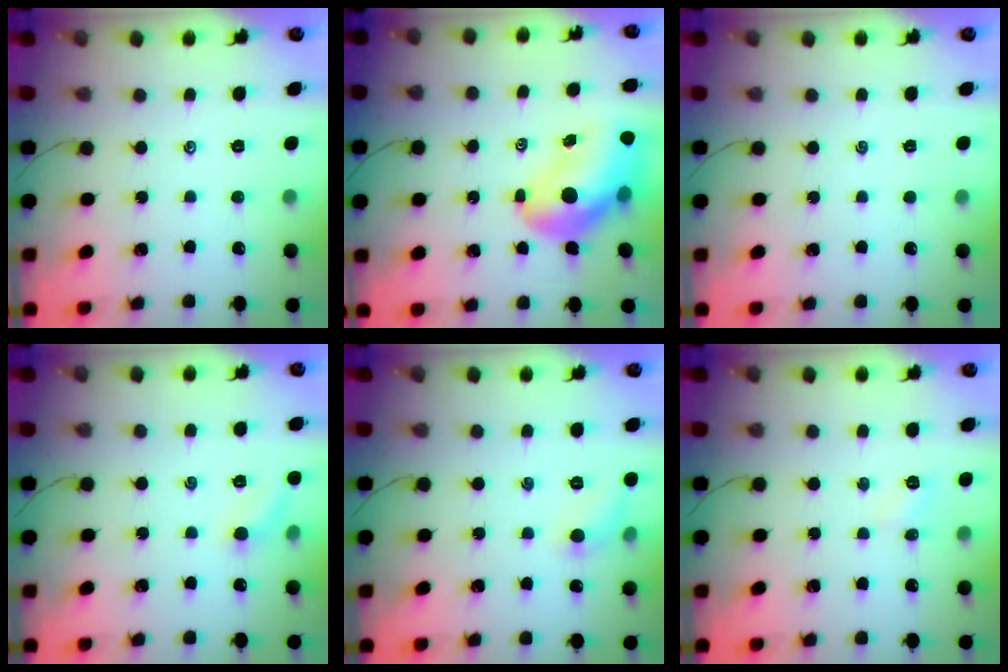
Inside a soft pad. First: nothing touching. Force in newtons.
{"total": 12.7, "press": 12.1, "slide": 3.8}
{"total": 0.0}
{"total": 6.7, "press": 6.4, "slide": 2.0}
{"total": 5.7, "press": 5.5, "slide": 1.6}
{"total": 4.2, "press": 4.0, "slide": 1.3}